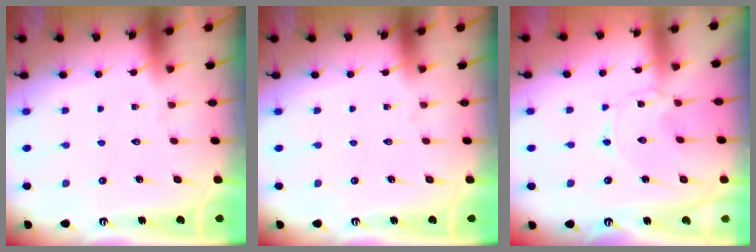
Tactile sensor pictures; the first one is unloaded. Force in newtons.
{"total": 0.0}
{"total": 0.0}